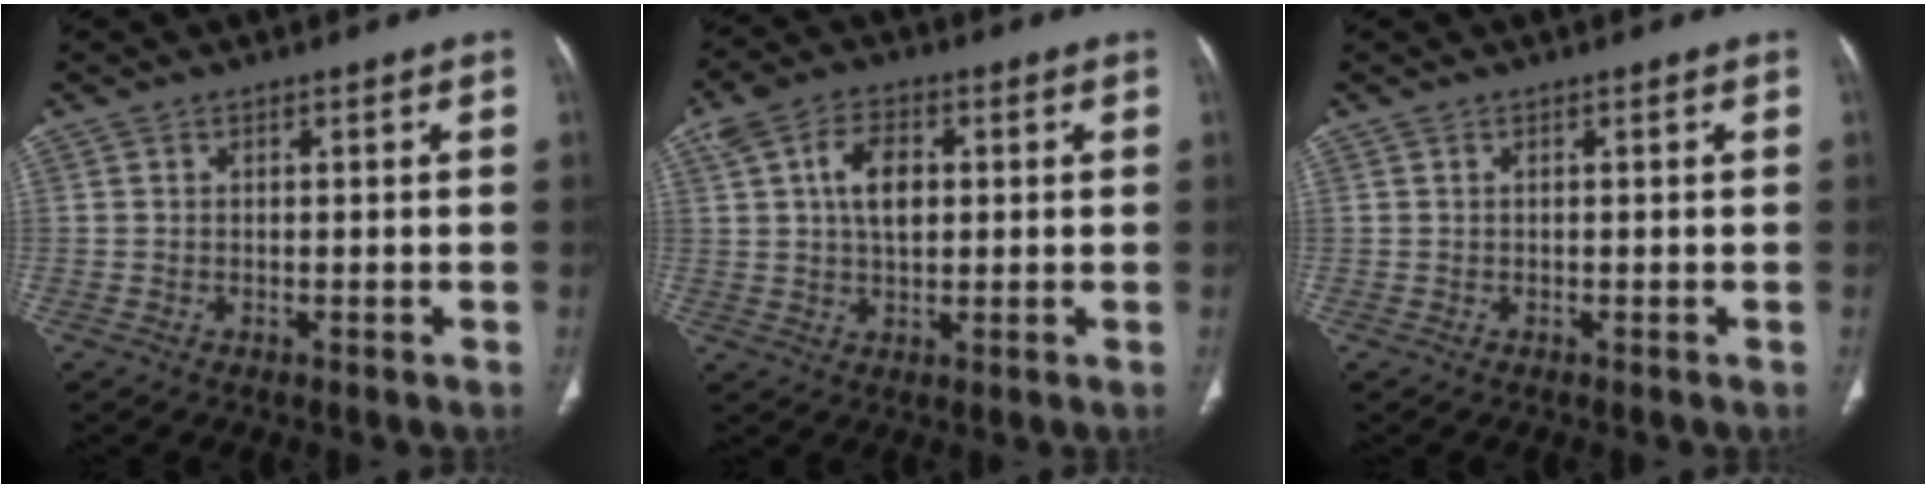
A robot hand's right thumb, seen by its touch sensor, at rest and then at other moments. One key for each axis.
{"total": 8.1, "fx": 1.4, "fy": 5.1, "fz": 6.2, "tx": -0.101, "ty": 0.006, "tz": 0.025}
{"total": 0.0}